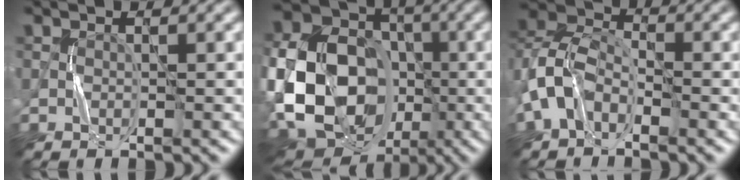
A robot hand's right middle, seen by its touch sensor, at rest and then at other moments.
{"total": 18.8, "force": [-3.7, 15.1, 10.6], "torque": [-0.211, -0.014, -0.085]}
{"total": 5.2, "force": [-2.4, 3.5, 3.1], "torque": [-0.068, 0.008, -0.061]}